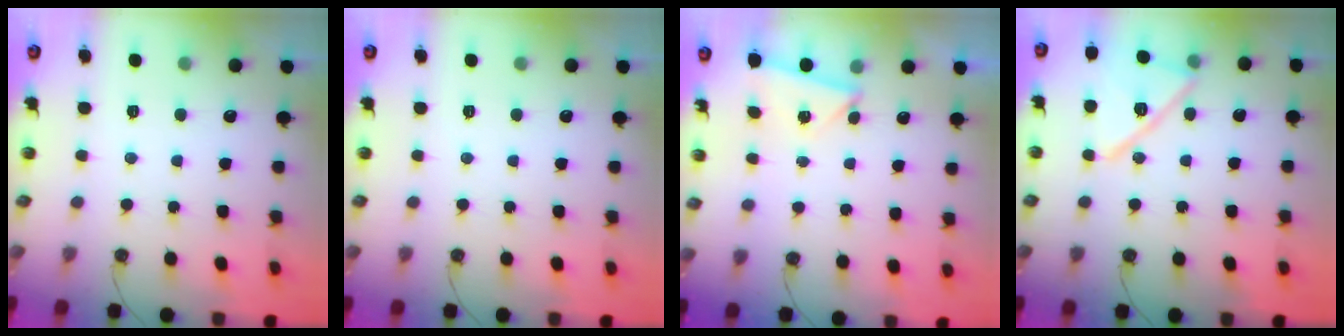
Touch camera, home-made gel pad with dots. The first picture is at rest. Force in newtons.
{"total": 0.0}
{"total": 2.9, "press": 2.8, "slide": 0.7}
{"total": 15.1, "press": 15.1, "slide": 0.1}